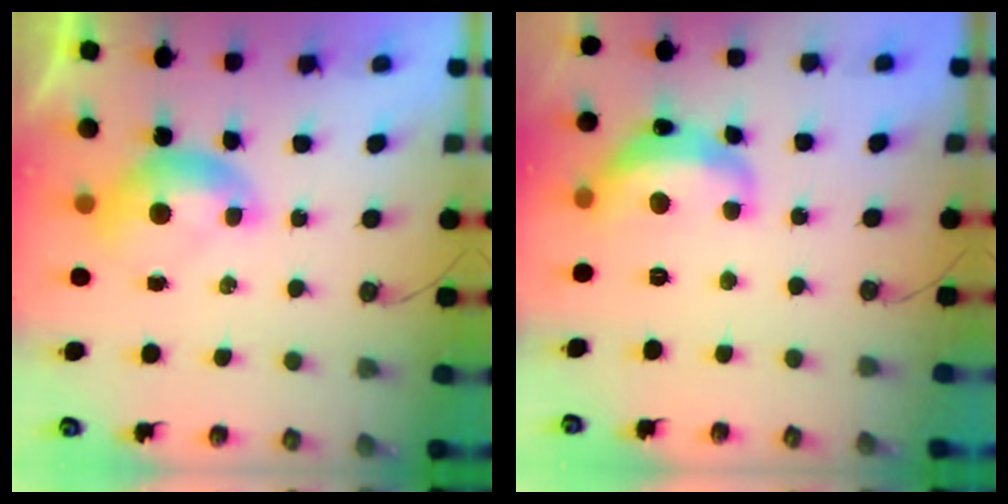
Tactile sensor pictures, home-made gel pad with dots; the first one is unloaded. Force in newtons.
{"total": 7.3, "press": 7.3, "slide": 0.7}